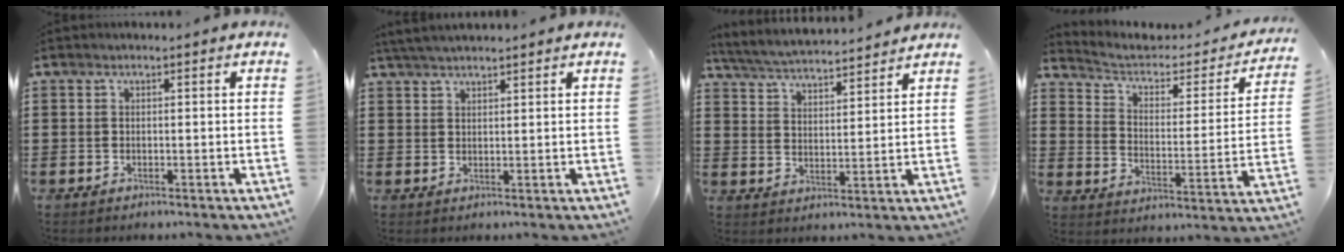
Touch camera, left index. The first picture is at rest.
{"total": 2.8, "force": [2.5, 0.2, 1.0], "torque": [-0.025, 0.002, 0.049]}
{"total": 4.4, "force": [4.3, 0.0, 0.8], "torque": [-0.038, -0.028, 0.072]}
{"total": 3.7, "force": [2.8, 1.5, 2.0], "torque": [-0.056, -0.024, 0.039]}